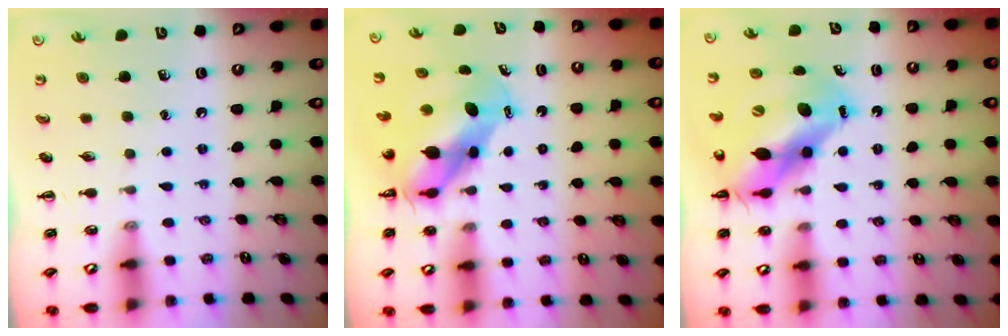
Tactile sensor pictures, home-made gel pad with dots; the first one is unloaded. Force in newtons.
{"total": 6.9, "press": 6.6, "slide": 2.0}
{"total": 12.8, "press": 12.4, "slide": 3.4}